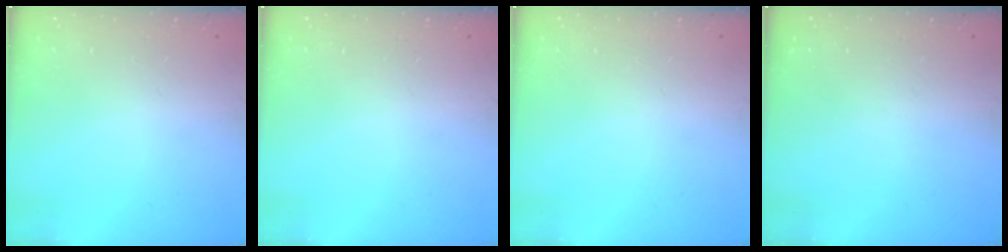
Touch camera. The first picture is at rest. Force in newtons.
{"total": 0.0}
{"total": 0.0}
{"total": 0.0}